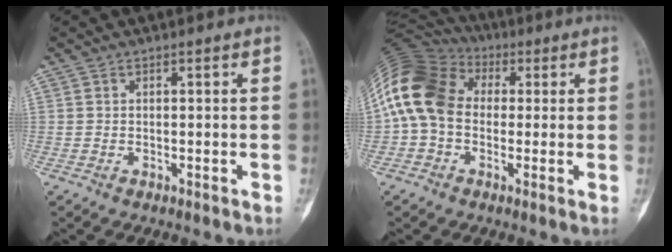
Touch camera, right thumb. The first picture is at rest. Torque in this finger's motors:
{"motor_torque": [1.12, 2.14, 1.07, -0.77, 0.42]}